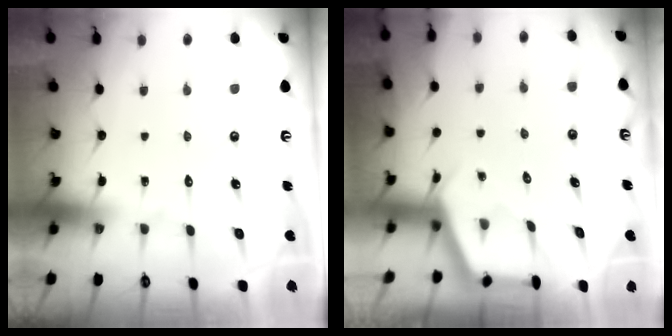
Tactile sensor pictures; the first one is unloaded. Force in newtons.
{"total": 2.8, "press": 2.7, "slide": 0.3}